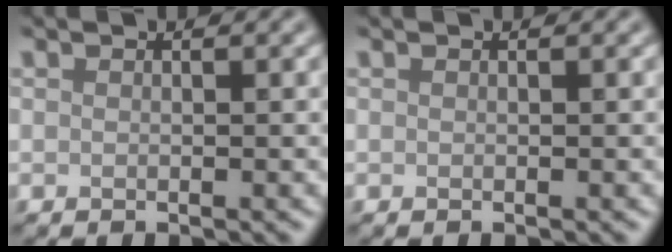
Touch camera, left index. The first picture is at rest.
{"total": 0.0}